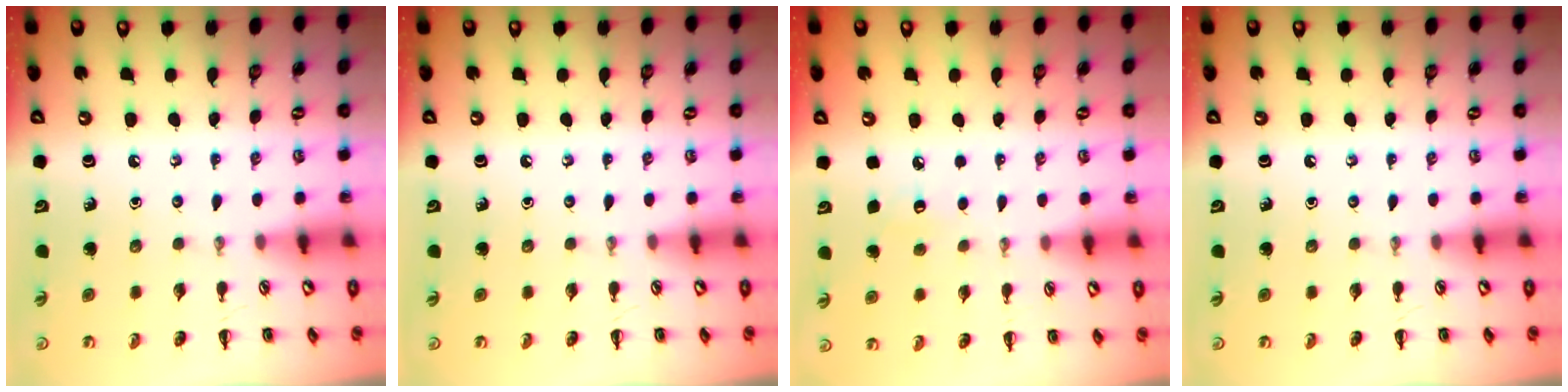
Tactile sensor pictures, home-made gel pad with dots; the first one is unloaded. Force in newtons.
{"total": 0.0}
{"total": 5.1, "press": 4.9, "slide": 1.3}
{"total": 0.0}